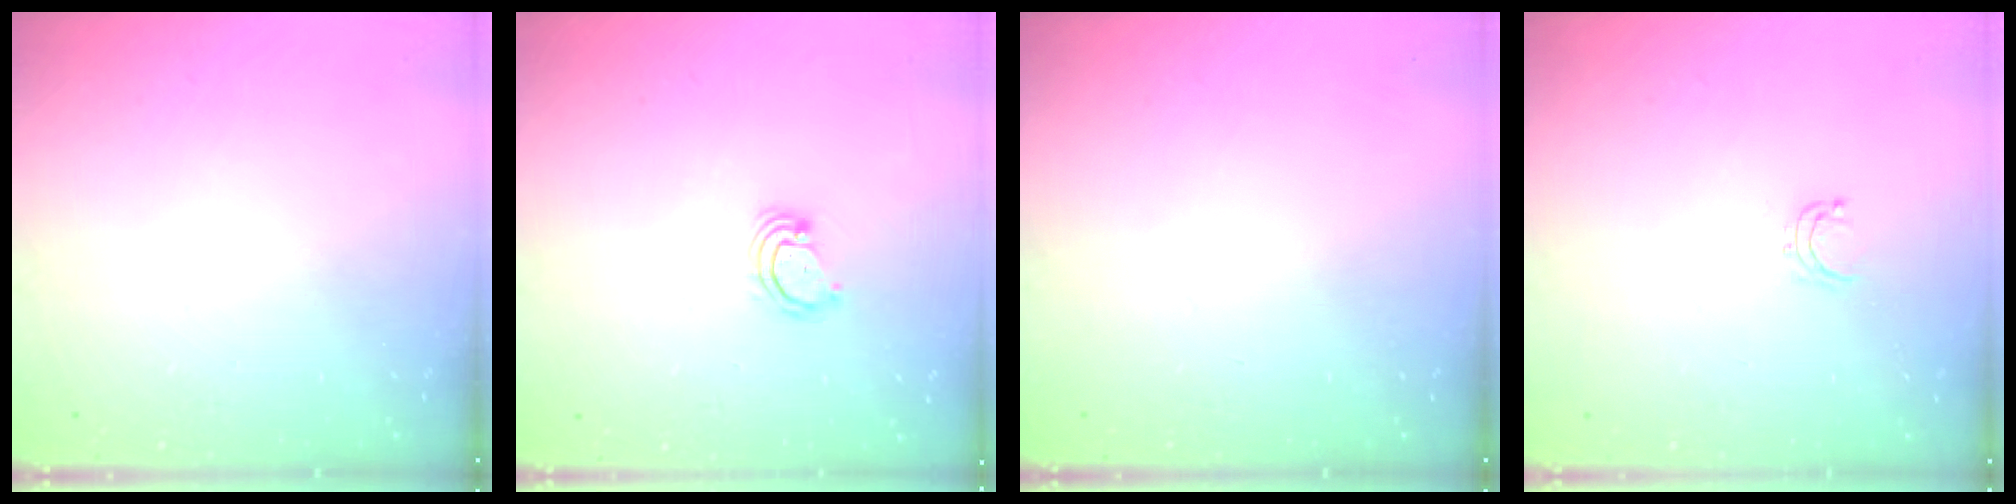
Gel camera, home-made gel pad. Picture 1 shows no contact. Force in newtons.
{"total": 3.4, "press": 3.4, "slide": 0.3}
{"total": 0.0}
{"total": 3.6, "press": 3.6, "slide": 0.3}